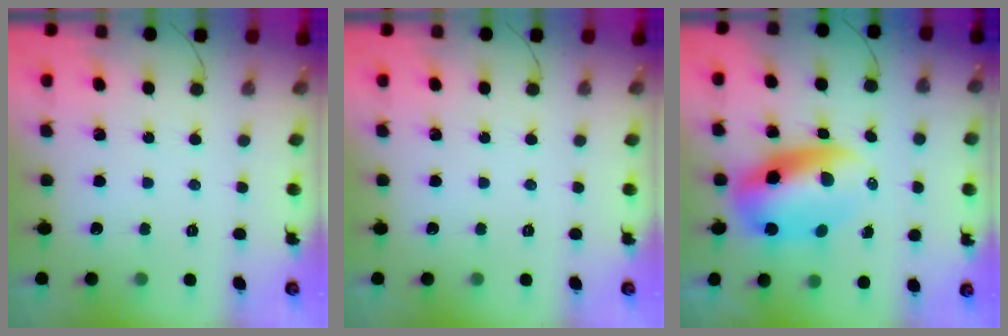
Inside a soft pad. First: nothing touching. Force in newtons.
{"total": 0.0}
{"total": 11.0, "press": 10.6, "slide": 2.8}